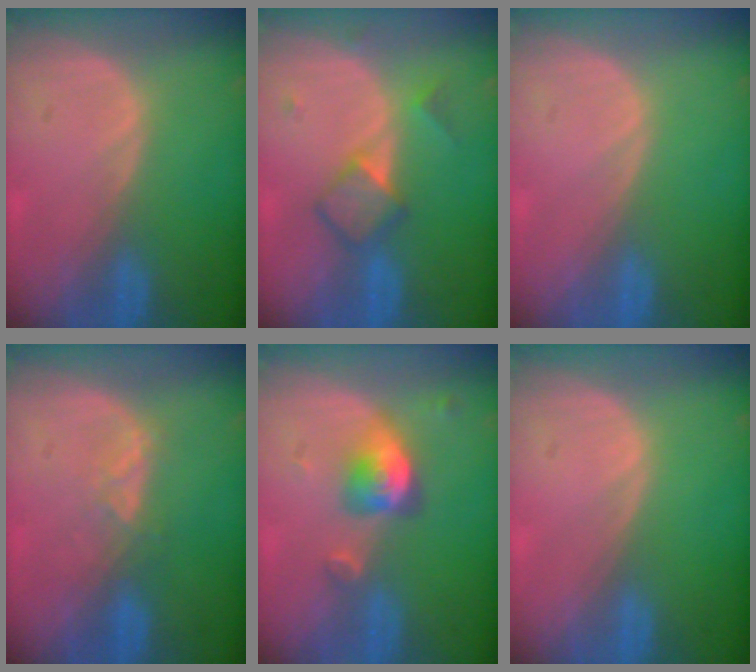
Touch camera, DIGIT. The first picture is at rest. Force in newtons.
{"total": 4.9, "press": 4.7, "slide": 1.3}
{"total": 0.0}
{"total": 2.6, "press": 2.5, "slide": 0.8}
{"total": 5.1, "press": 4.7, "slide": 1.9}
{"total": 0.0}